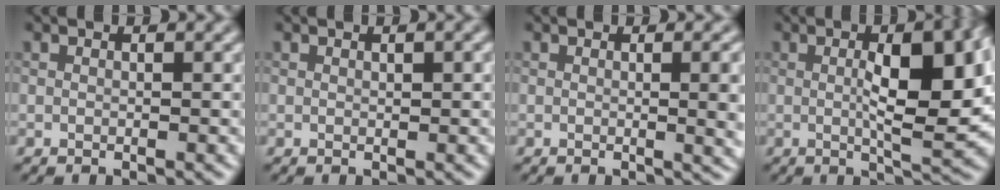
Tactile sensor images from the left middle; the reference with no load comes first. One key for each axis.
{"total": 0.6, "fx": 0.2, "fy": 0.1, "fz": 0.5, "tx": -0.007, "ty": 0.002, "tz": 0.004}
{"total": 4.3, "fx": 0.2, "fy": 1.5, "fz": 4.1, "tx": -0.041, "ty": 0.004, "tz": 0.001}
{"total": 9.2, "fx": 0.8, "fy": 2.7, "fz": 8.8, "tx": -0.130, "ty": -0.001, "tz": 0.014}